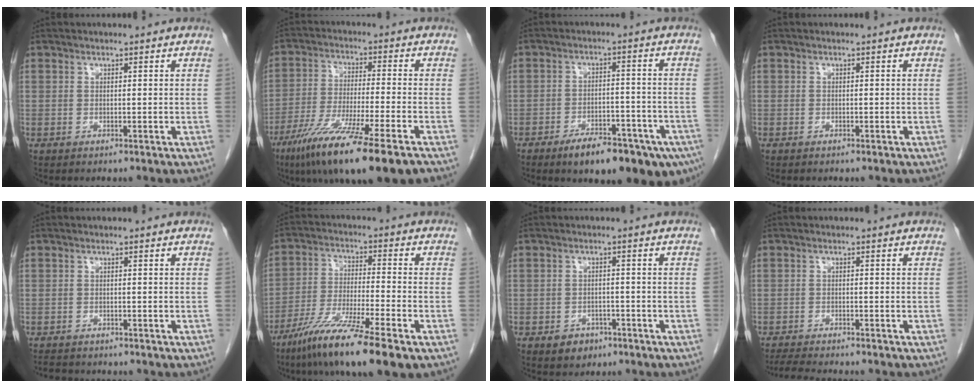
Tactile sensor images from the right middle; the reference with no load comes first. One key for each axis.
{"total": 16.8, "fx": -10.7, "fy": 0.4, "fz": 13.0, "tx": -0.216, "ty": -0.049, "tz": -0.182}
{"total": 14.5, "fx": -9.6, "fy": 4.6, "fz": 9.8, "tx": -0.090, "ty": 0.011, "tz": -0.135}
{"total": 0.0}
{"total": 3.3, "fx": -3.0, "fy": 1.0, "fz": 0.9, "tx": -0.016, "ty": -0.007, "tz": -0.044}
{"total": 13.6, "fx": -8.7, "fy": 0.5, "fz": 10.5, "tx": -0.205, "ty": -0.042, "tz": -0.156}
{"total": 3.2, "fx": -1.9, "fy": 2.4, "fz": 1.2, "tx": -0.013, "ty": 0.007, "tz": -0.019}
{"total": 5.9, "fx": -5.4, "fy": 0.3, "fz": 2.4, "tx": -0.037, "ty": -0.016, "tz": -0.087}